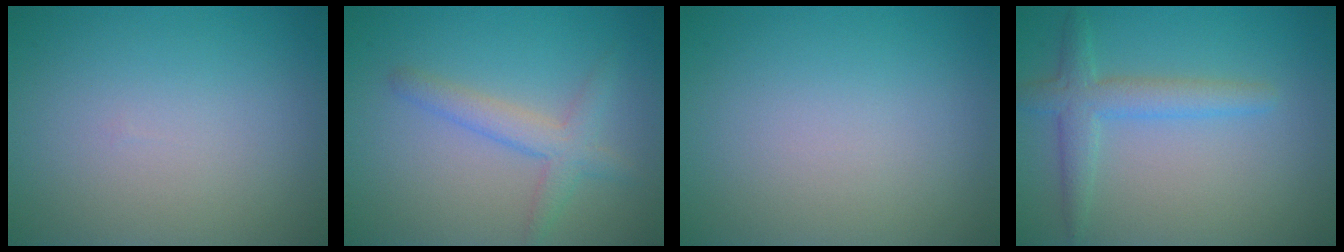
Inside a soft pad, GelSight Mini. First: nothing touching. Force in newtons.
{"total": 2.8, "press": 2.8, "slide": 0.1}
{"total": 0.0}
{"total": 3.1, "press": 3.1, "slide": 0.1}